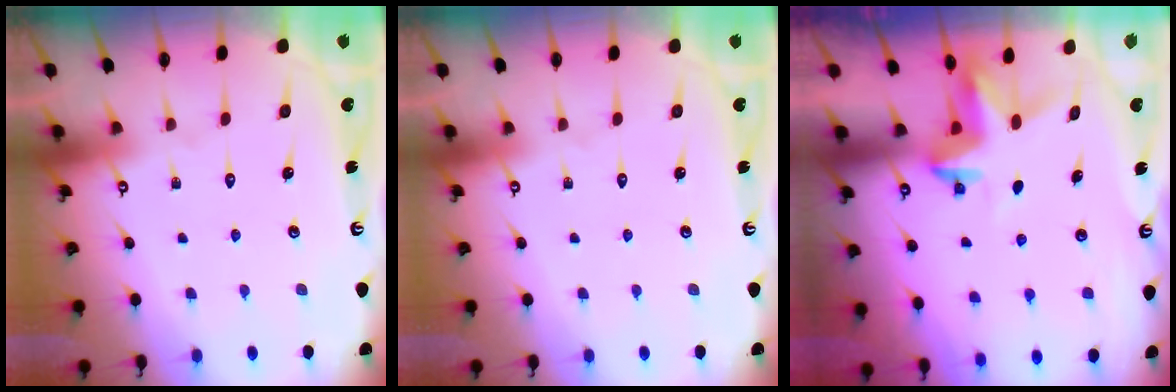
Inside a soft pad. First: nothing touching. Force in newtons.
{"total": 0.0}
{"total": 3.7, "press": 3.6, "slide": 0.3}